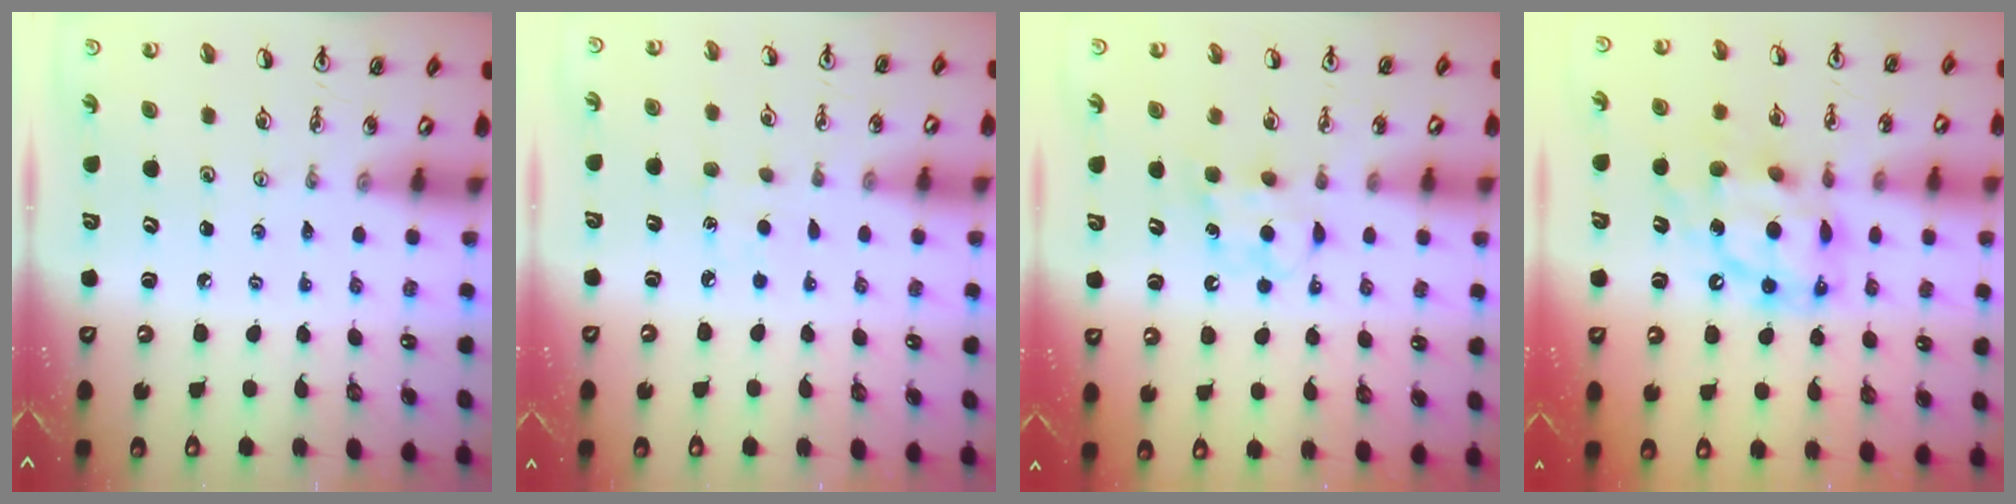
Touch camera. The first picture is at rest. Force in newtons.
{"total": 4.1, "press": 4.0, "slide": 0.5}
{"total": 6.7, "press": 6.5, "slide": 1.4}
{"total": 14.5, "press": 14.4, "slide": 1.5}